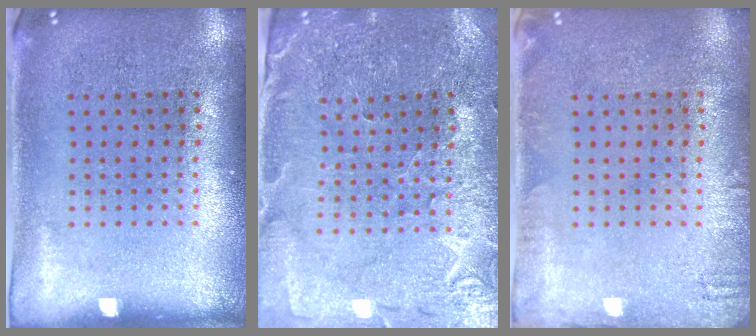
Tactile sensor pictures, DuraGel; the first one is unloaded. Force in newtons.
{"total": 1.3, "press": 1.2, "slide": 0.2}
{"total": 1.4, "press": 1.3, "slide": 0.2}